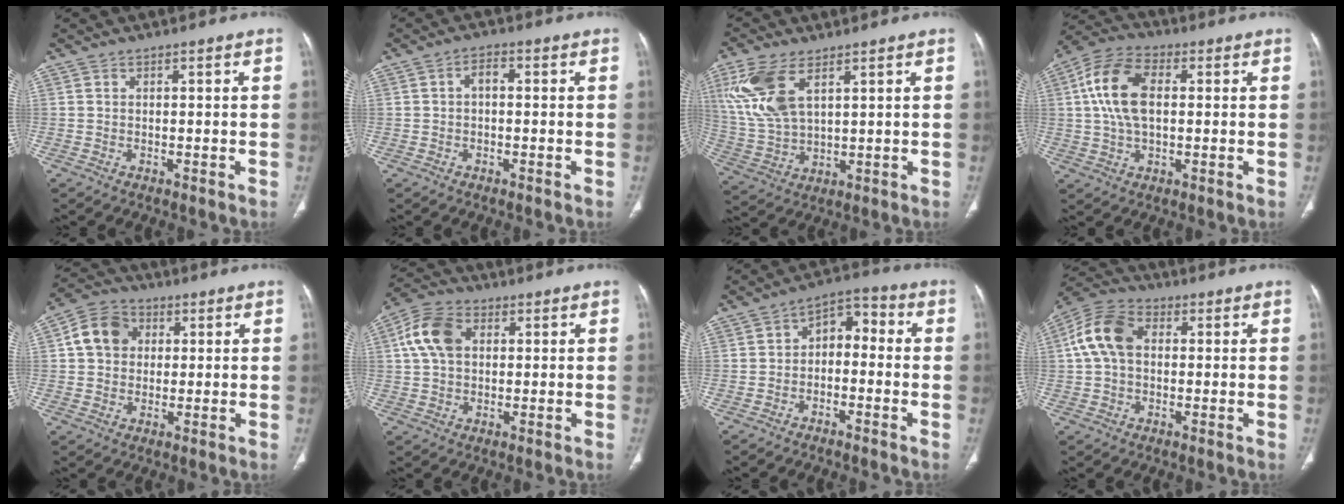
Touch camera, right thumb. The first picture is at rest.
{"total": 2.5, "force": [0.0, 1.4, 2.0], "torque": [-0.030, 0.013, -0.006]}
{"total": 12.4, "force": [5.5, 6.1, 9.3], "torque": [-0.214, -0.010, 0.122]}
{"total": 12.0, "force": [1.8, 6.9, 9.7], "torque": [-0.193, 0.018, 0.029]}
{"total": 8.5, "force": [1.8, 7.1, 4.3], "torque": [-0.062, 0.011, 0.023]}
{"total": 9.2, "force": [2.2, 6.3, 6.2], "torque": [-0.119, 0.016, 0.037]}
{"total": 6.8, "force": [-1.0, 4.7, 4.9], "torque": [-0.053, 0.042, -0.032]}
{"total": 10.2, "force": [1.3, 7.1, 7.2], "torque": [-0.144, 0.028, 0.017]}